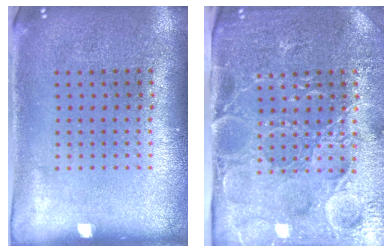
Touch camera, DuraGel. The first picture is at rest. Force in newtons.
{"total": 4.8, "press": 4.2, "slide": 2.1}